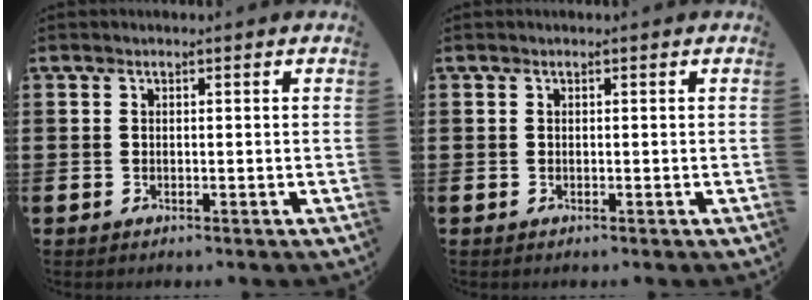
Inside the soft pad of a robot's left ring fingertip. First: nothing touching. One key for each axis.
{"total": 0.0}